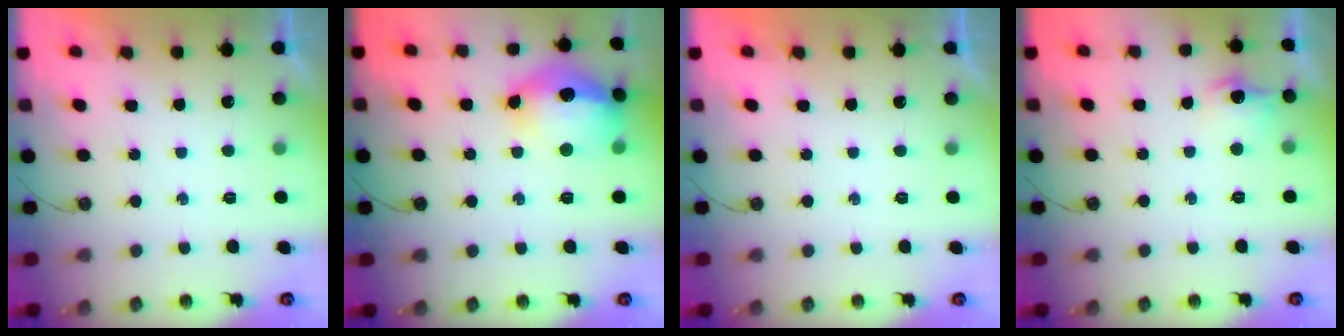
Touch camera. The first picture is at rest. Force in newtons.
{"total": 17.8, "press": 17.7, "slide": 1.6}
{"total": 0.0}
{"total": 8.0, "press": 8.0, "slide": 0.7}